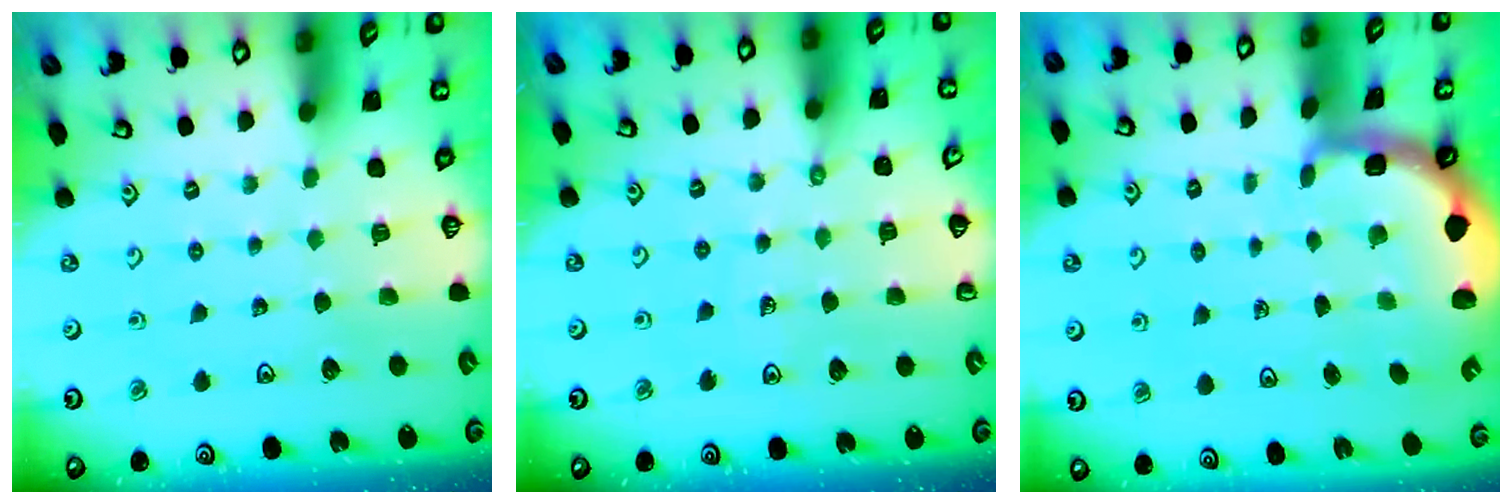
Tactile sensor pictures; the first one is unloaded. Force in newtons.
{"total": 5.3, "press": 5.0, "slide": 1.6}
{"total": 2.1, "press": 1.9, "slide": 0.8}